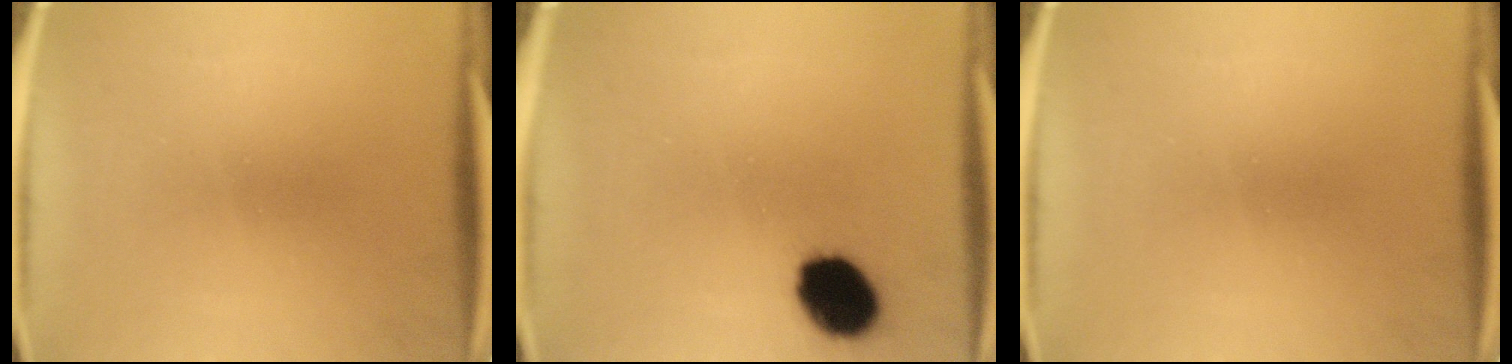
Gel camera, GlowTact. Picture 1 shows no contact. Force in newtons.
{"total": 10.9}
{"total": 0.0}